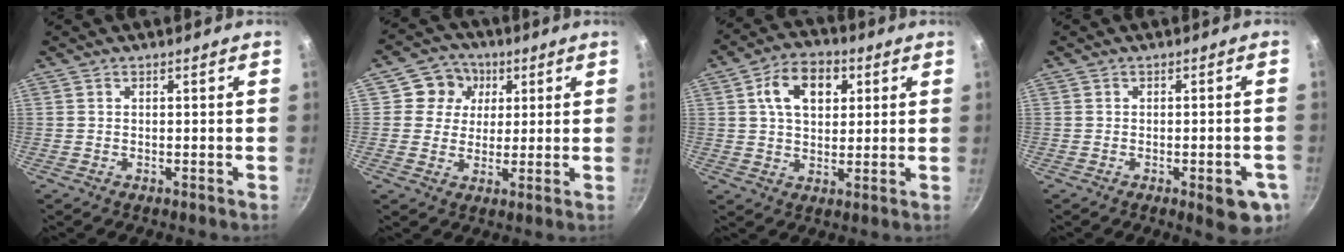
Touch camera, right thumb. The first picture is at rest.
{"total": 7.4, "force": [2.4, 6.8, 1.9], "torque": [0.009, -0.001, 0.026]}
{"total": 10.6, "force": [3.3, 7.1, 7.2], "torque": [-0.094, 0.003, 0.046]}
{"total": 7.1, "force": [-2.7, 2.4, 6.1], "torque": [-0.051, 0.006, -0.030]}